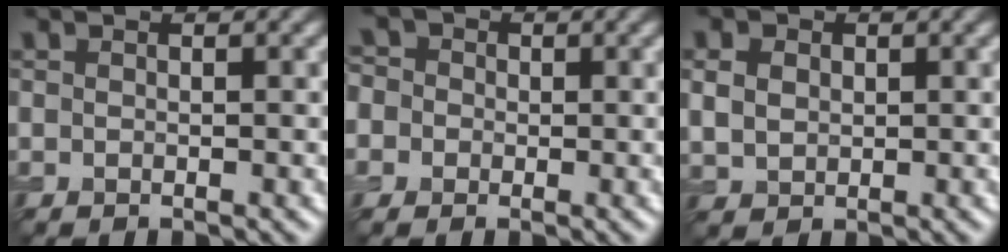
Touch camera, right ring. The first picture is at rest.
{"total": 6.0, "force": [0.9, 5.4, 2.3], "torque": [-0.047, 0.042, -0.027]}
{"total": 2.9, "force": [0.8, 2.4, 1.5], "torque": [-0.037, 0.005, 0.012]}